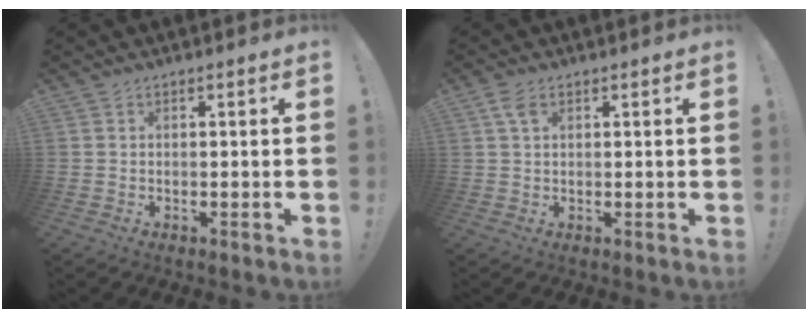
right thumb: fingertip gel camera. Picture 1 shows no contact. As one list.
[{"total": 3.8, "force": [1.5, 2.1, 2.7], "torque": [-0.056, 0.004, 0.030]}]